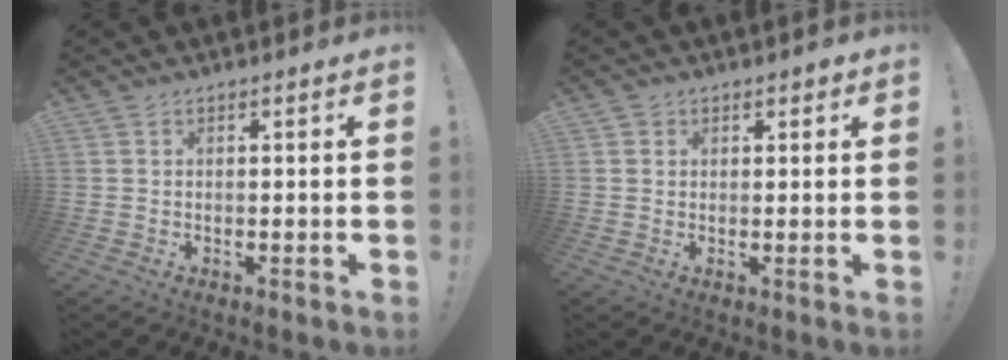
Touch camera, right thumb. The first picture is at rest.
{"total": 1.4, "force": [1.0, 1.0, 0.3], "torque": [0.009, -0.005, 0.015]}